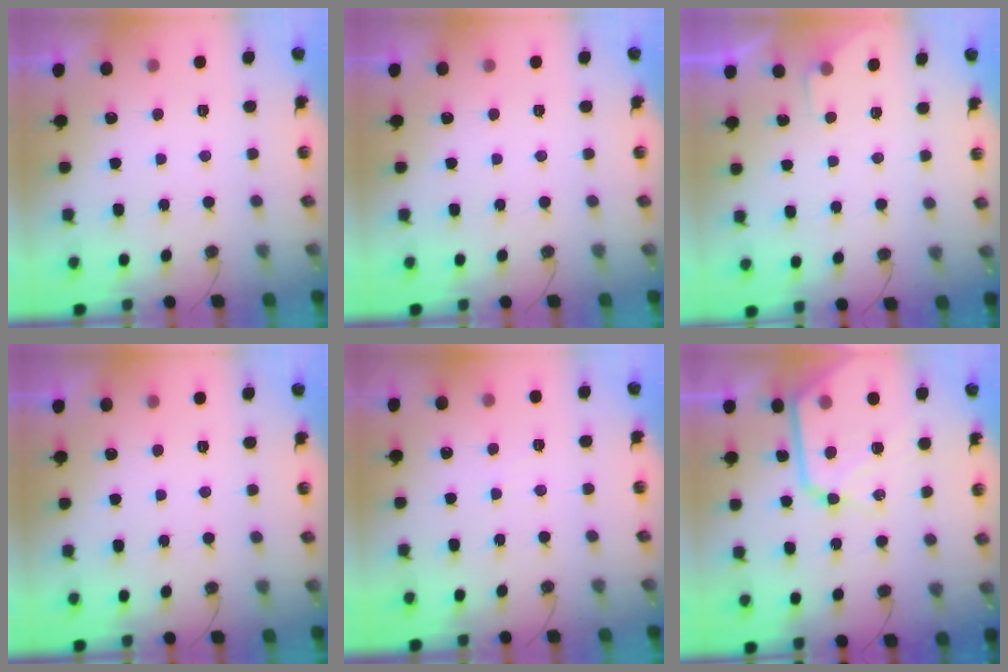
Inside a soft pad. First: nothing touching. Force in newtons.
{"total": 0.0}
{"total": 2.9, "press": 2.8, "slide": 0.4}
{"total": 0.0}
{"total": 3.1, "press": 3.0, "slide": 0.5}
{"total": 15.8, "press": 15.8, "slide": 1.4}